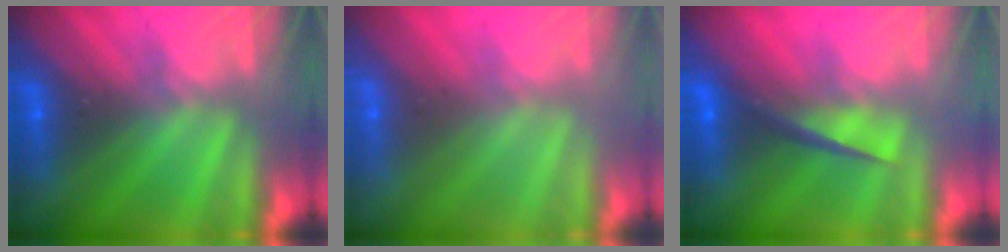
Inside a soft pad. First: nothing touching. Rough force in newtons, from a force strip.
{"total": 3.3}
{"total": 4.7}